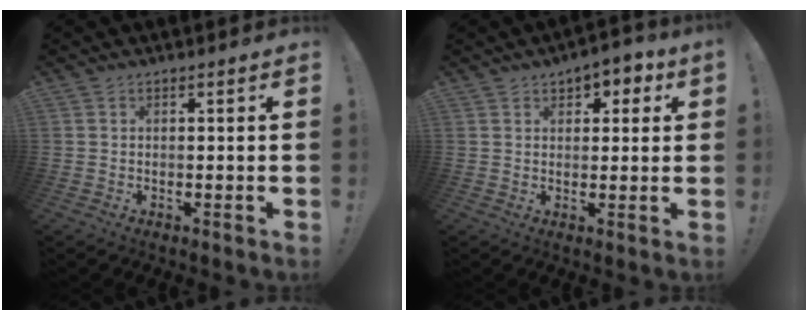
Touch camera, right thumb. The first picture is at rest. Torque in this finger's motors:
{"motor_torque": [0.06, 0.14, 0.20, 0.06, 0.10]}